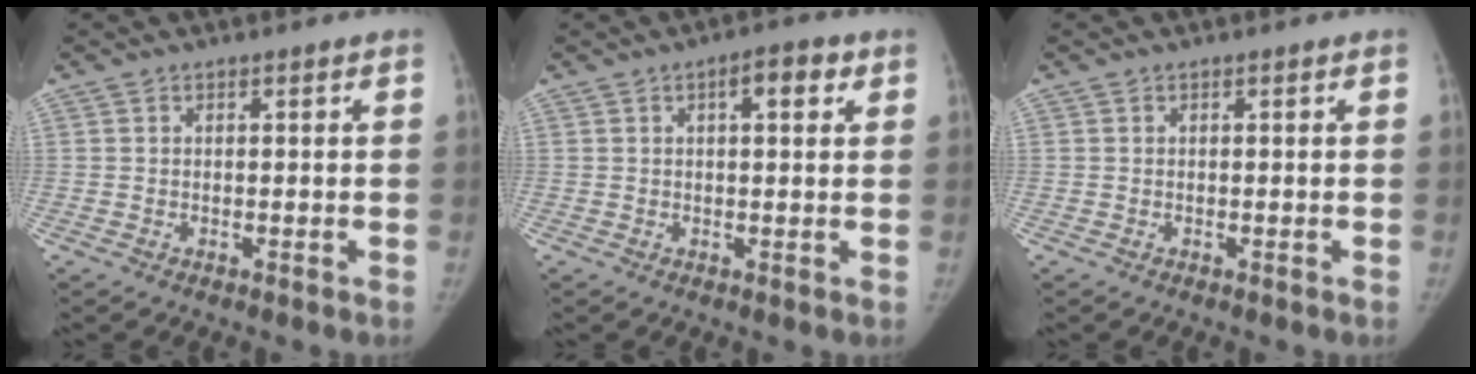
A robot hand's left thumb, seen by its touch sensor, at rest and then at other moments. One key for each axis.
{"total": 4.8, "fx": 1.9, "fy": 1.8, "fz": 4.0, "tx": -0.045, "ty": 0.003, "tz": 0.022}
{"total": 0.0}